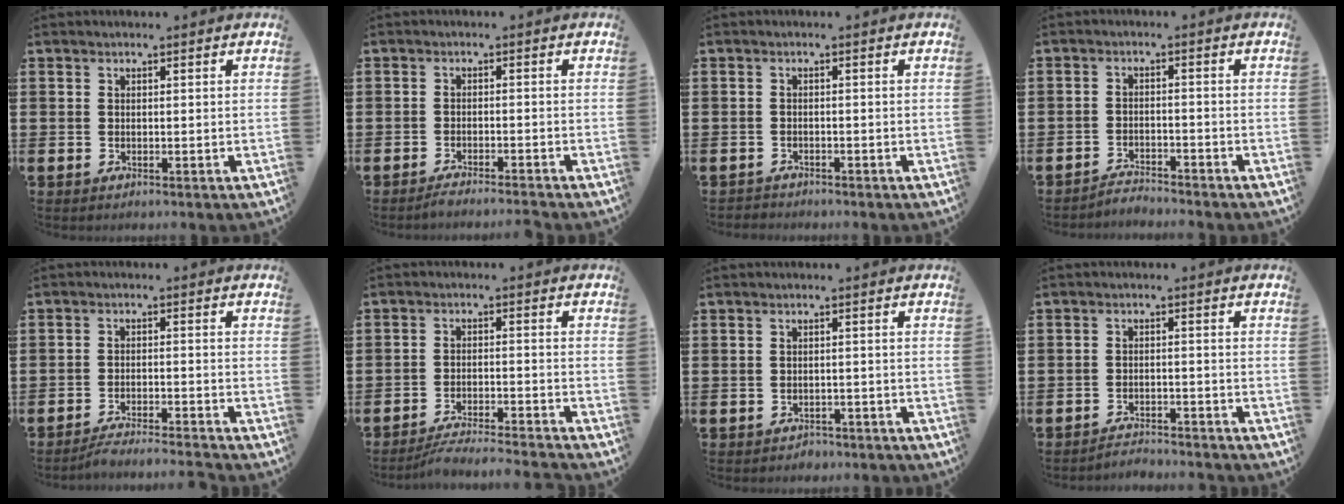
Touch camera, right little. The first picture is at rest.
{"total": 1.7, "force": [-1.6, -0.2, 0.6], "torque": [-0.008, 0.003, -0.031]}
{"total": 0.9, "force": [-0.9, 0.2, -0.1], "torque": [0.000, 0.001, -0.019]}
{"total": 2.4, "force": [-2.4, 0.0, -0.2], "torque": [-0.003, 0.004, -0.052]}
{"total": 2.8, "force": [-2.8, -0.4, 0.6], "torque": [-0.011, 0.001, -0.056]}
{"total": 3.6, "force": [-3.5, -0.3, 0.9], "torque": [-0.015, -0.003, -0.070]}
{"total": 1.1, "force": [-1.1, 0.3, 0.0], "torque": [-0.003, 0.002, -0.024]}
{"total": 2.2, "force": [-2.2, -0.1, -0.2], "torque": [-0.002, 0.004, -0.047]}